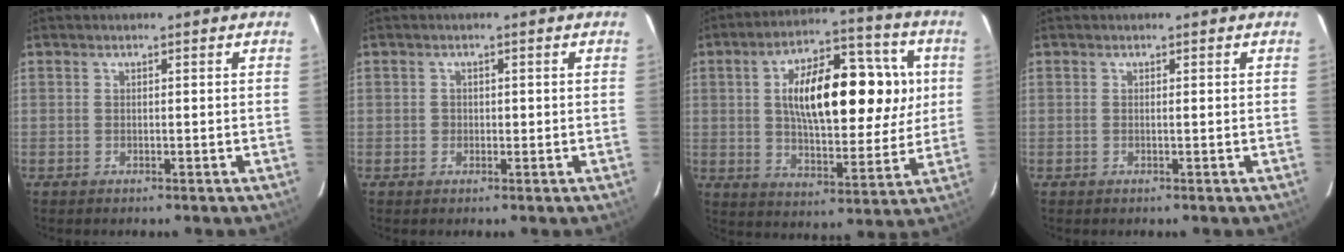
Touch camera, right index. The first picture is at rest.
{"total": 1.2, "force": [-0.1, 1.1, 0.5], "torque": [-0.007, 0.003, -0.001]}
{"total": 19.3, "force": [3.6, 7.8, 17.3], "torque": [-0.269, 0.037, 0.057]}
{"total": 0.0}